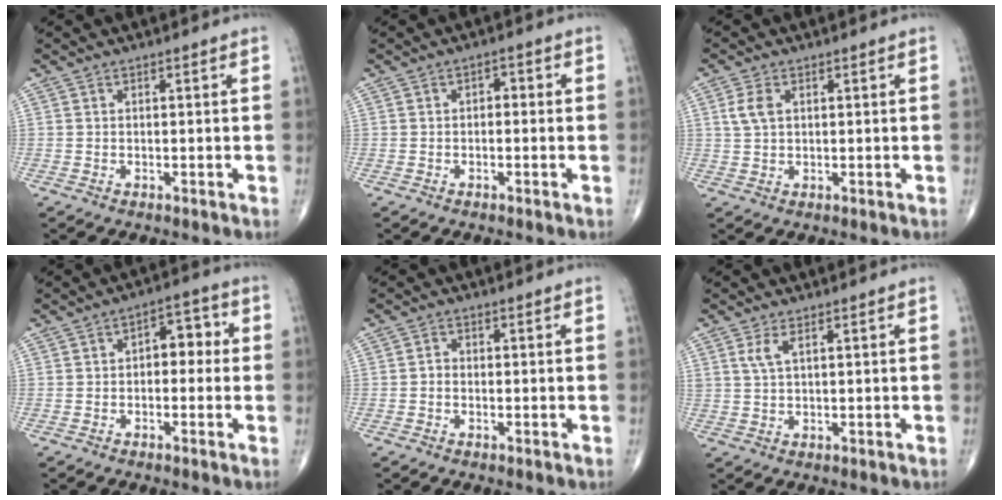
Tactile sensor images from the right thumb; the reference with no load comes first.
{"total": 1.9, "force": [0.0, 1.3, 1.5], "torque": [-0.007, 0.007, -0.009]}
{"total": 3.6, "force": [1.1, 2.2, 2.6], "torque": [-0.057, 0.004, 0.024]}
{"total": 5.9, "force": [0.2, 3.7, 4.6], "torque": [-0.028, 0.025, -0.008]}
{"total": 1.1, "force": [-0.3, 0.9, 0.6], "torque": [-0.002, 0.005, -0.009]}
{"total": 2.6, "force": [1.3, 0.9, 2.1], "torque": [-0.049, -0.001, 0.033]}